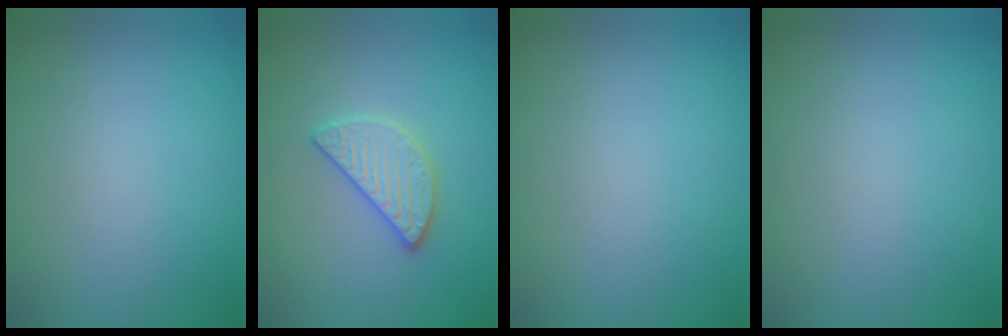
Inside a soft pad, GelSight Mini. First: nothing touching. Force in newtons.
{"total": 3.0, "press": 2.8, "slide": 1.1}
{"total": 0.0}
{"total": 0.0}